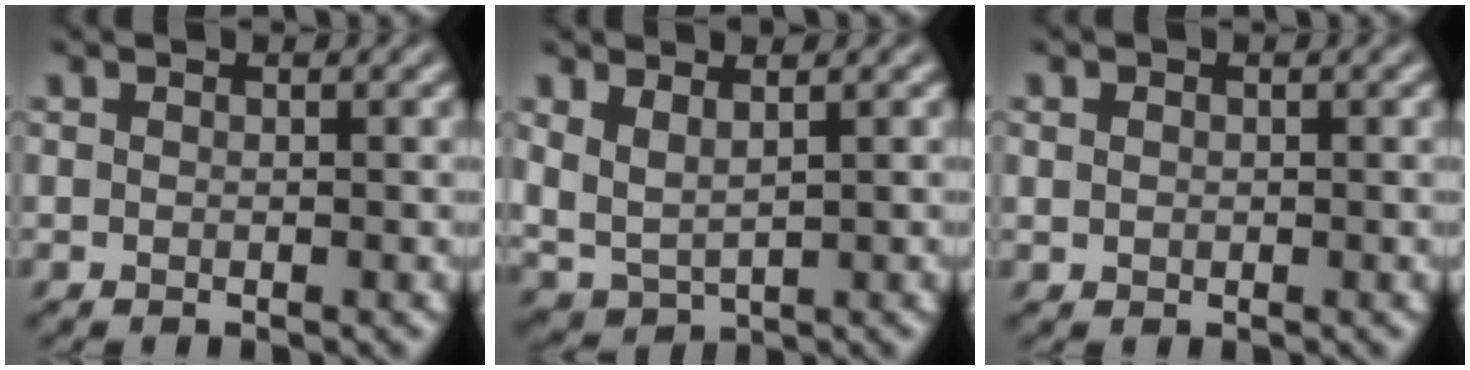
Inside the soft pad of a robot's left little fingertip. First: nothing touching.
{"total": 2.9, "force": [1.0, 1.4, 2.3], "torque": [-0.060, -0.003, 0.021]}
{"total": 0.8, "force": [0.1, 0.7, 0.4], "torque": [-0.010, 0.003, 0.004]}